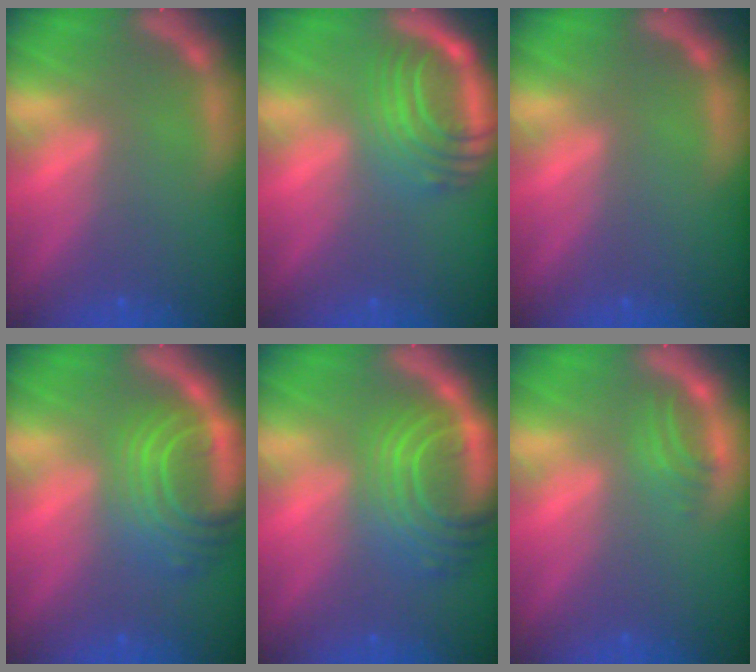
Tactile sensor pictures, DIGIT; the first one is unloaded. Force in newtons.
{"total": 7.5}
{"total": 0.0}
{"total": 8.5}
{"total": 9.5}
{"total": 2.0}